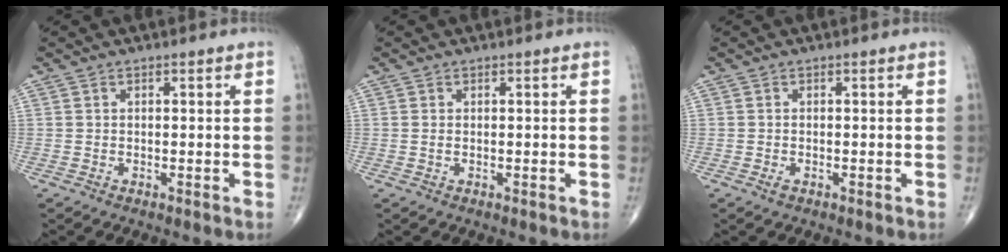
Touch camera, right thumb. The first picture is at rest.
{"total": 0.6, "force": [0.1, 0.3, 0.5], "torque": [-0.010, -0.001, 0.004]}
{"total": 1.0, "force": [-0.4, 0.5, 0.7], "torque": [-0.016, 0.001, -0.006]}